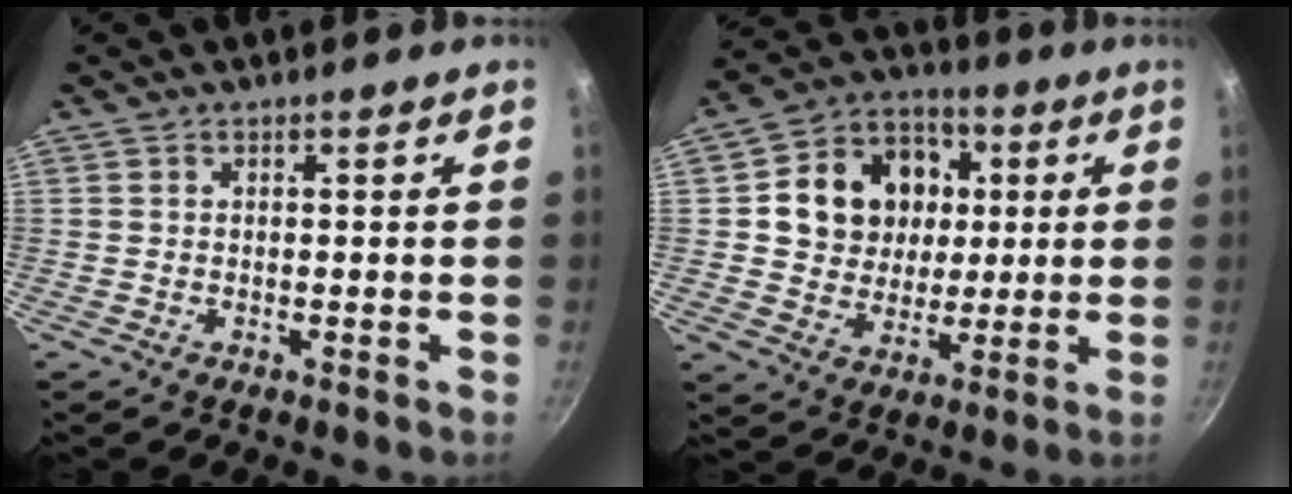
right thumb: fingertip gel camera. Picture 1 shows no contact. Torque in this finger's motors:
{"motor_torque": [0.36, 0.45, 0.13, -0.10, 0.20]}